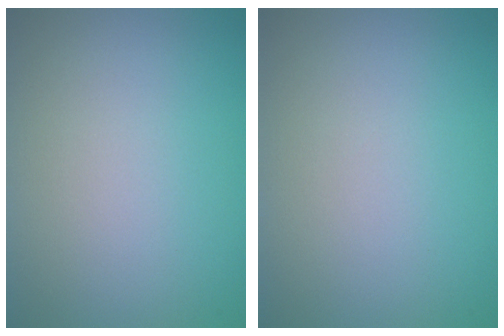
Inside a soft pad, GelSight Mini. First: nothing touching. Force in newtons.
{"total": 0.0}